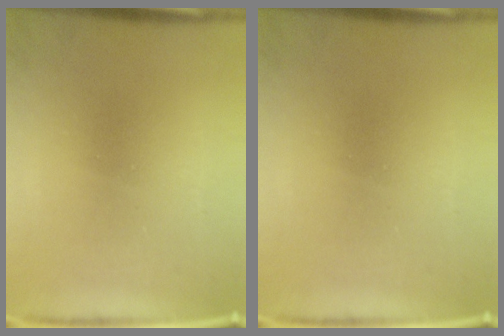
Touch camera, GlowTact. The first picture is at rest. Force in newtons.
{"total": 0.0}